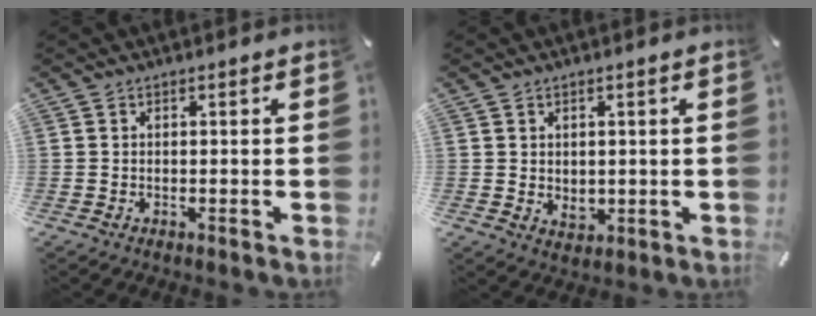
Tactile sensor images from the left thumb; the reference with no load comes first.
{"total": 2.5, "force": [0.7, 2.3, 0.9], "torque": [-0.001, -0.004, 0.011]}